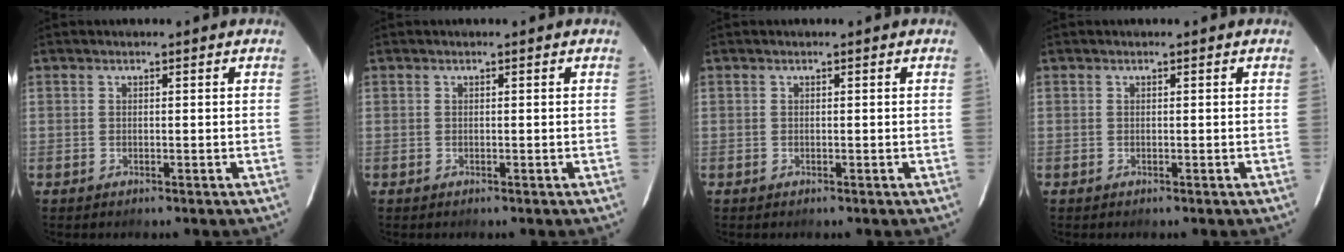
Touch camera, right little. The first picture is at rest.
{"total": 0.0}
{"total": 0.0}
{"total": 0.0}